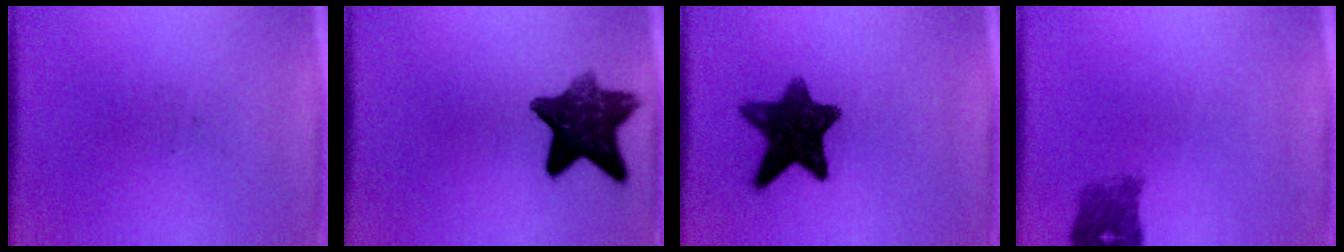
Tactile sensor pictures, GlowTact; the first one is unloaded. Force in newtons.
{"total": 10.3}
{"total": 11.1}
{"total": 2.7}